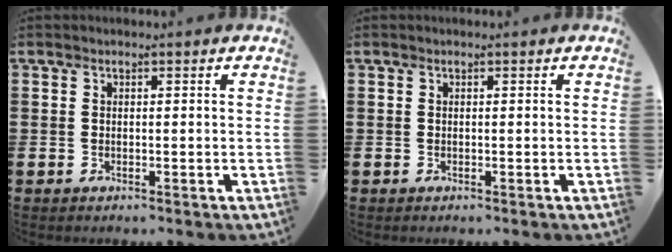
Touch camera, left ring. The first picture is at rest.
{"total": 0.0}